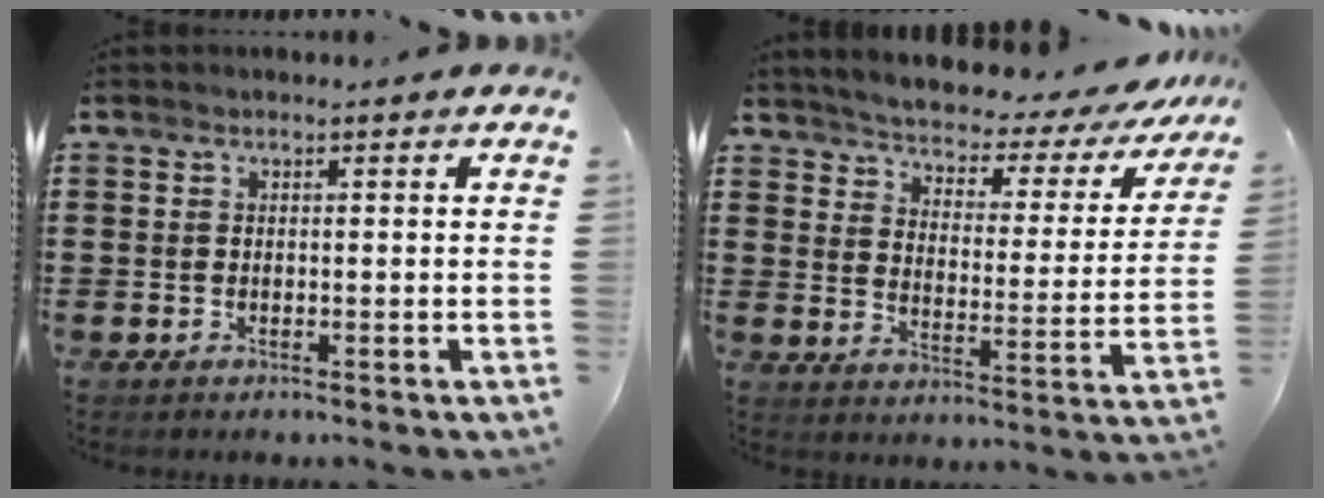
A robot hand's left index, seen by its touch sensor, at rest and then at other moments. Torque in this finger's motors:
{"motor_torque": [1.02, -1.11, 0.58, 0.21]}